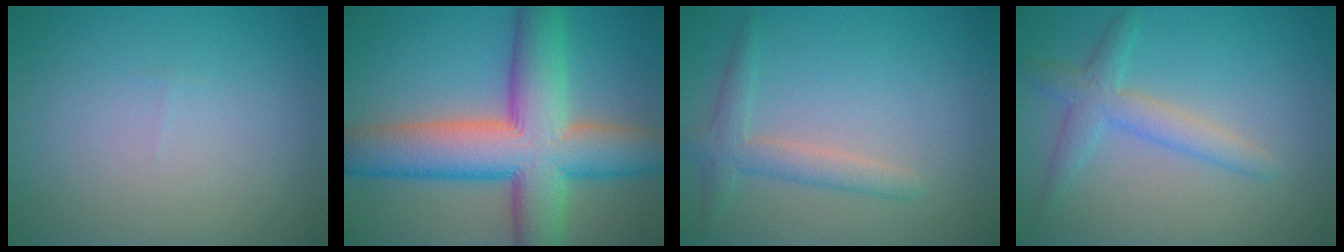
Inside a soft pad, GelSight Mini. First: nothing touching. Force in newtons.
{"total": 12.3, "press": 12.3, "slide": 0.6}
{"total": 2.6, "press": 2.6, "slide": 0.1}
{"total": 3.1, "press": 3.1, "slide": 0.2}